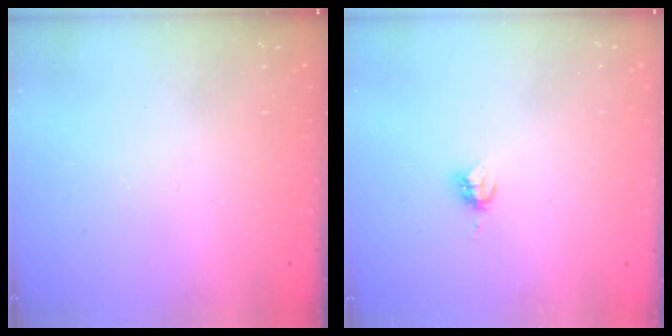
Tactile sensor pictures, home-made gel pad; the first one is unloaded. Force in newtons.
{"total": 4.1, "press": 4.1, "slide": 0.2}